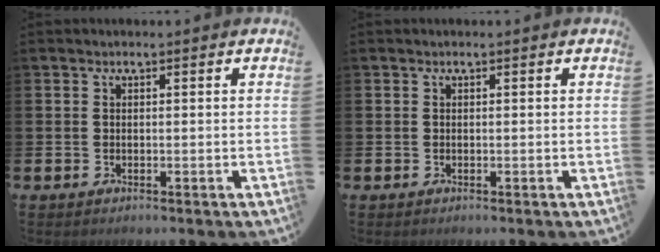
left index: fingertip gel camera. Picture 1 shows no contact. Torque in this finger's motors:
{"motor_torque": [-0.08, 0.10, 0.01, 0.00]}